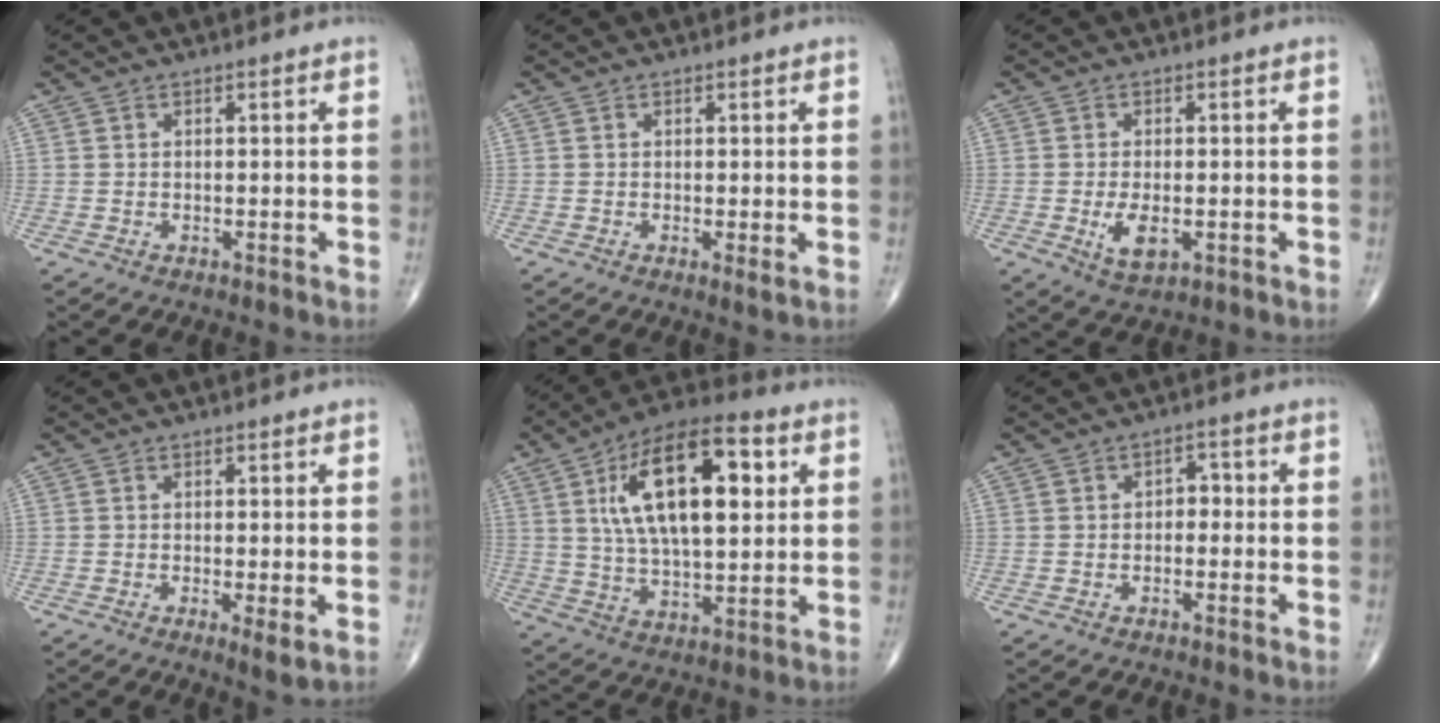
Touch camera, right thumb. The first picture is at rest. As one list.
[{"total": 1.3, "force": [-0.1, 0.1, 1.2], "torque": [-0.022, -0.007, -0.003]}, {"total": 5.0, "force": [-1.2, 2.4, 4.2], "torque": [-0.072, -0.009, -0.016]}, {"total": 2.8, "force": [-0.5, 0.5, 2.7], "torque": [-0.049, -0.013, -0.011]}, {"total": 20.9, "force": [5.9, 9.2, 17.8], "torque": [-0.285, 0.000, 0.095]}, {"total": 2.4, "force": [-0.3, 1.8, 1.6], "torque": [-0.005, 0.012, -0.013]}]